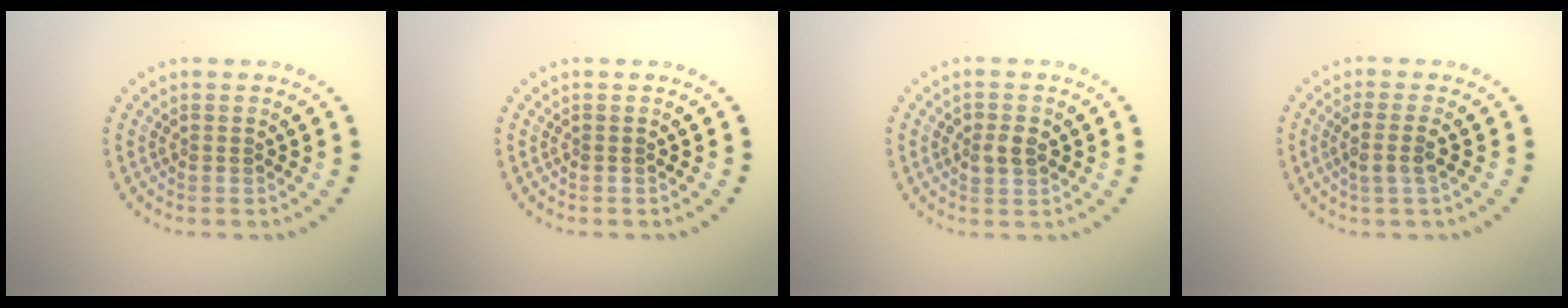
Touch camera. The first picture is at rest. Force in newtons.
{"total": 0.0}
{"total": 1.9, "press": 1.9, "slide": 0.4}
{"total": 2.2, "press": 1.8, "slide": 1.2}